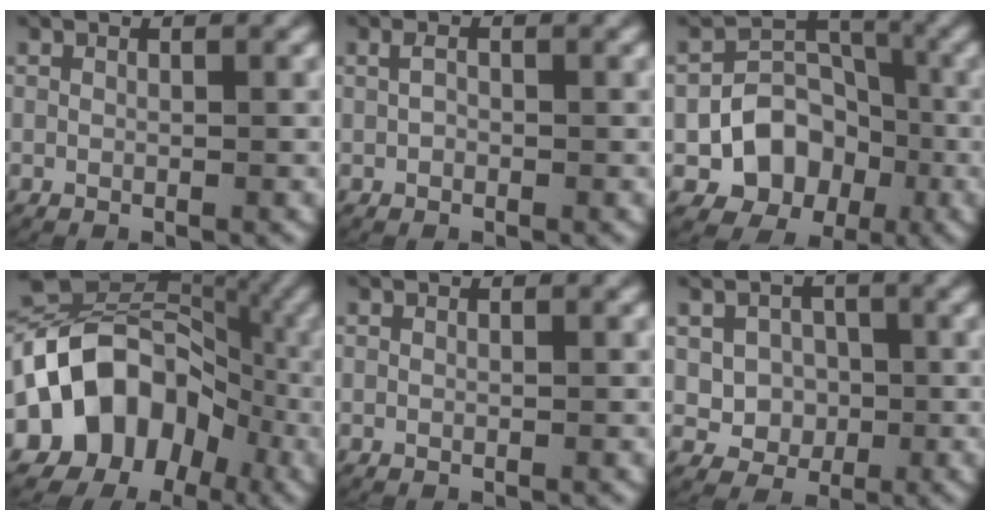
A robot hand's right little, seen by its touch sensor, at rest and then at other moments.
{"total": 0.8, "force": [-0.1, 0.6, 0.6], "torque": [-0.013, -0.001, 0.001]}
{"total": 9.7, "force": [-3.9, 8.2, 3.6], "torque": [-0.054, -0.028, -0.065]}
{"total": 20.2, "force": [-3.8, 16.4, 11.2], "torque": [-0.224, -0.044, -0.053]}
{"total": 0.0}
{"total": 4.9, "force": [-1.0, 4.6, 1.1], "torque": [-0.022, -0.015, -0.013]}